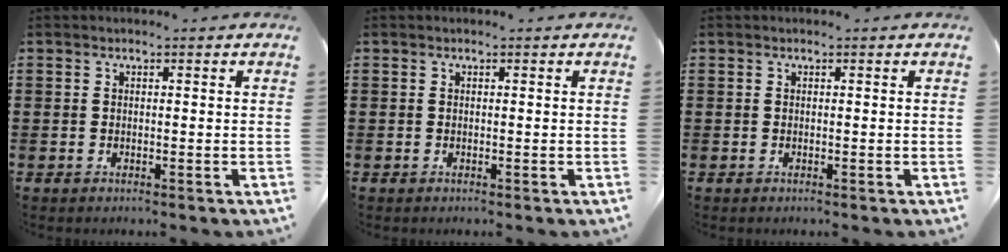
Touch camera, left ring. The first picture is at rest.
{"total": 0.0}
{"total": 0.0}